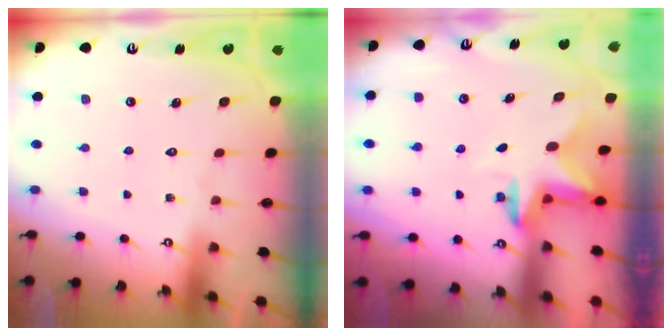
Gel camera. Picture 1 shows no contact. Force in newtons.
{"total": 2.7, "press": 2.7, "slide": 0.5}